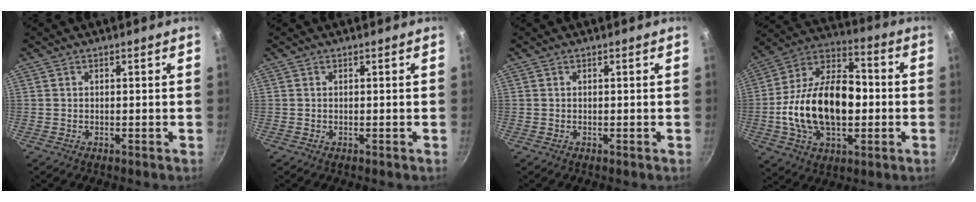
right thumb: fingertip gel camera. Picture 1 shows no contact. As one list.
[{"total": 0.0}, {"total": 0.0}, {"total": 22.6, "force": [-2.2, 13.9, 17.6], "torque": [-0.288, 0.039, -0.044]}]